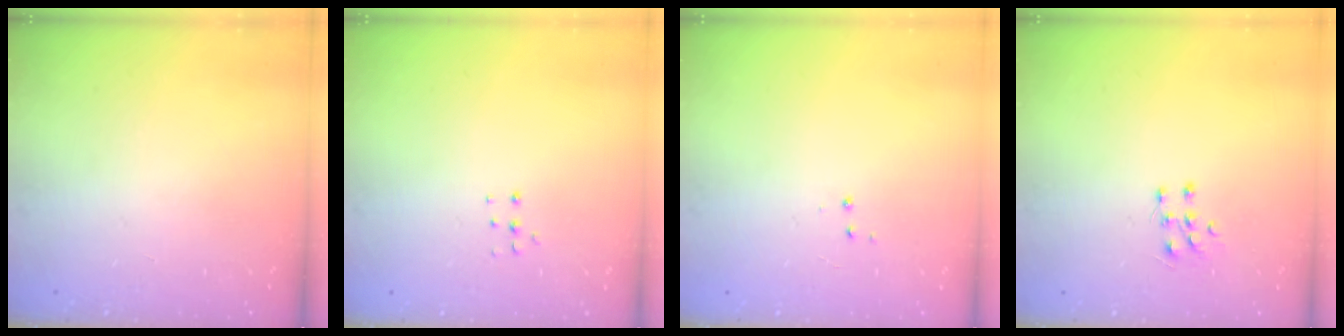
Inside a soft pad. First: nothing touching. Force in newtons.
{"total": 4.0, "press": 4.0, "slide": 0.5}
{"total": 2.9, "press": 2.8, "slide": 0.4}
{"total": 5.6, "press": 5.5, "slide": 1.0}